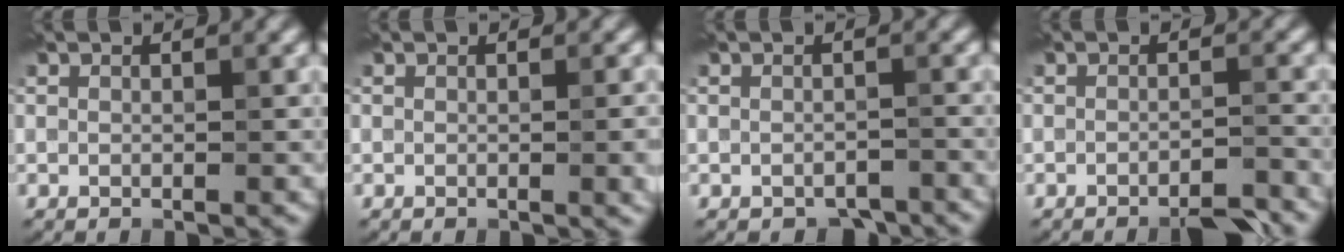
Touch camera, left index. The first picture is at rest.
{"total": 2.1, "force": [-0.2, 0.7, 2.0], "torque": [-0.019, -0.001, -0.003]}
{"total": 1.6, "force": [-1.3, 0.7, 0.5], "torque": [-0.005, 0.001, -0.015]}
{"total": 2.6, "force": [-1.9, 0.5, 1.7], "torque": [-0.016, 0.000, -0.036]}